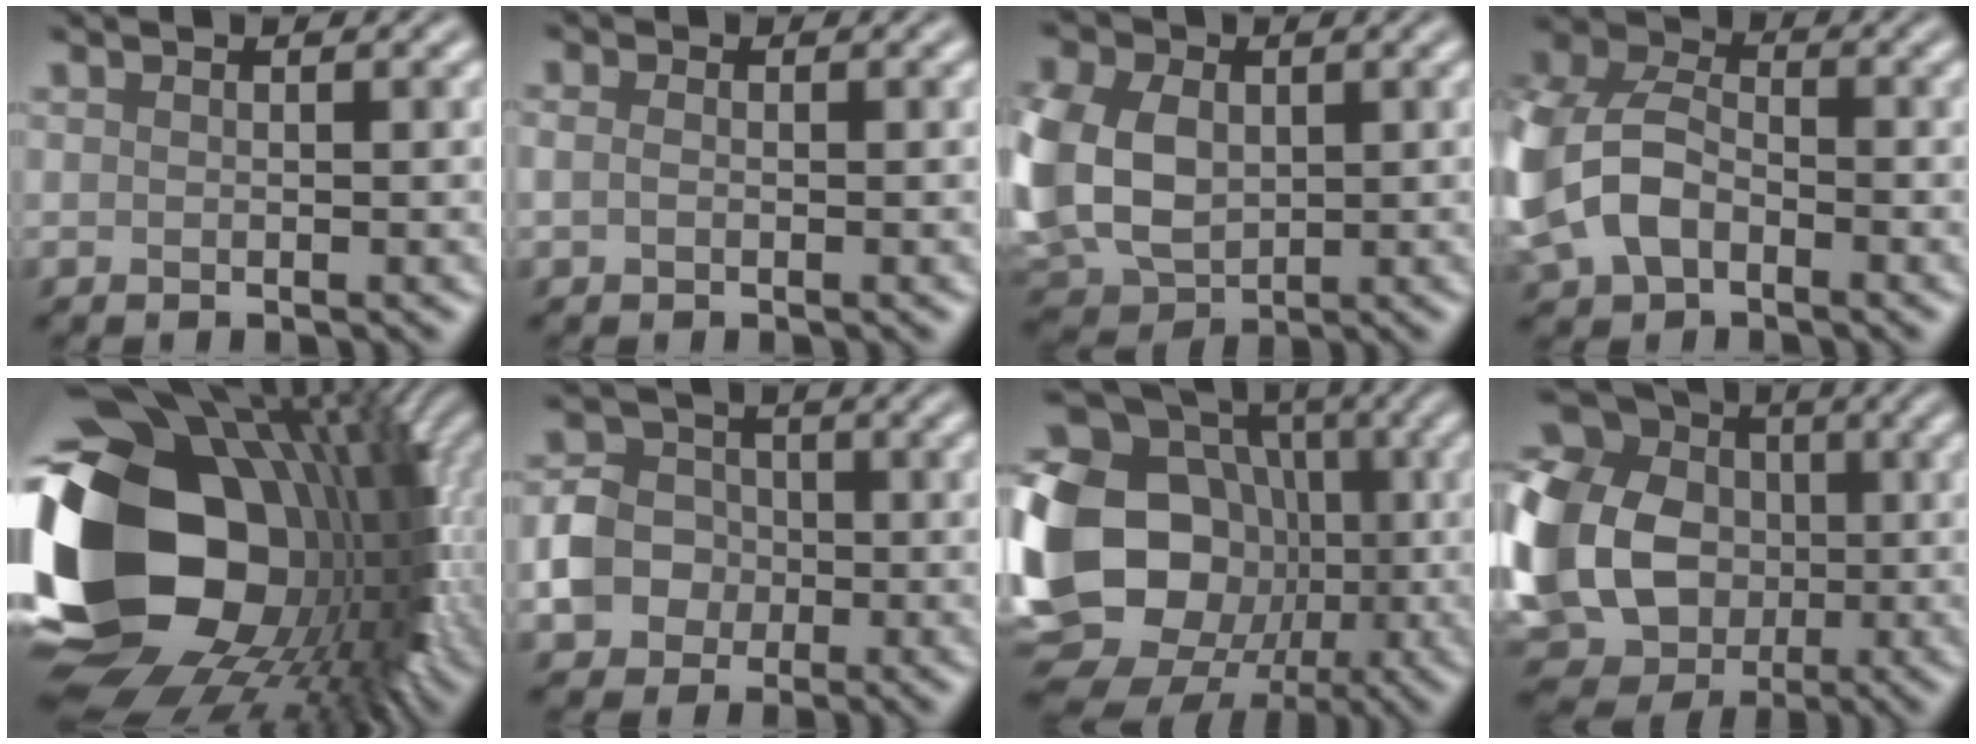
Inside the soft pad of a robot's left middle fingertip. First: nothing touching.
{"total": 1.3, "force": [0.0, 0.9, 0.9], "torque": [-0.019, 0.002, -0.004]}
{"total": 13.7, "force": [0.7, 10.3, 9.0], "torque": [-0.201, 0.004, -0.010]}
{"total": 9.1, "force": [-1.8, 6.6, 6.0], "torque": [-0.153, 0.004, -0.051]}
{"total": 21.7, "force": [-1.7, 15.7, 14.9], "torque": [-0.307, -0.035, -0.001]}
{"total": 4.9, "force": [-1.1, 4.3, 2.2], "torque": [-0.032, 0.002, -0.030]}
{"total": 23.1, "force": [-2.6, 19.8, 11.6], "torque": [-0.218, 0.002, -0.090]}
{"total": 22.3, "force": [0.0, 19.6, 10.7], "torque": [-0.257, 0.022, -0.051]}